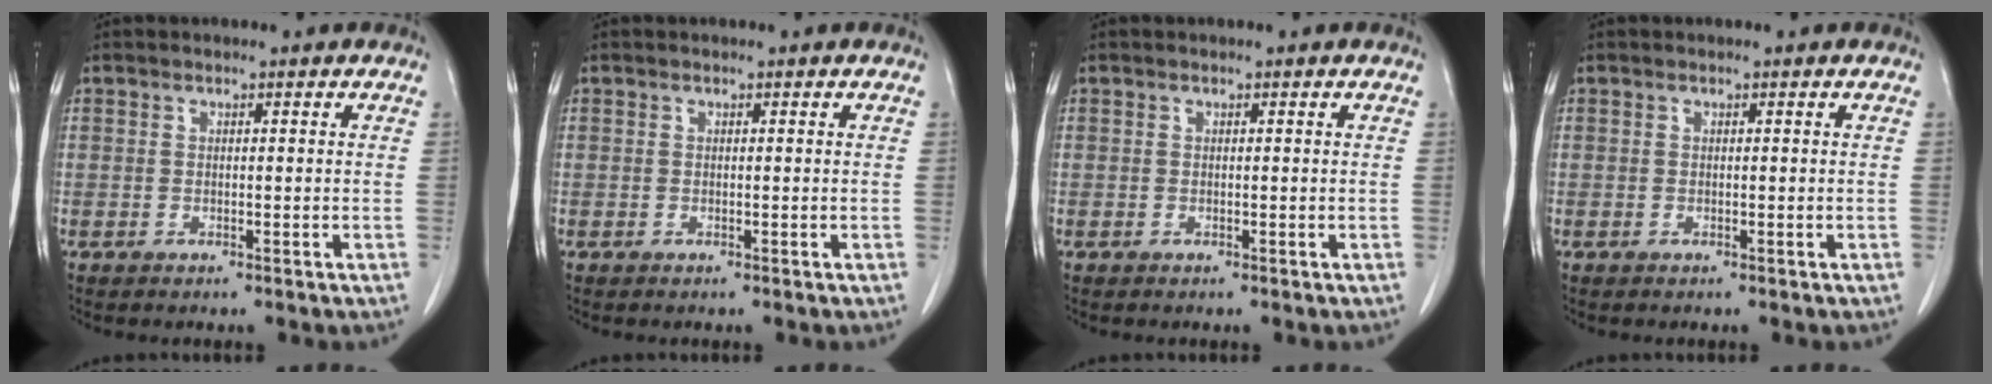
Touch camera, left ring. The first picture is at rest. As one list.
[{"total": 0.0}, {"total": 0.0}, {"total": 0.0}]